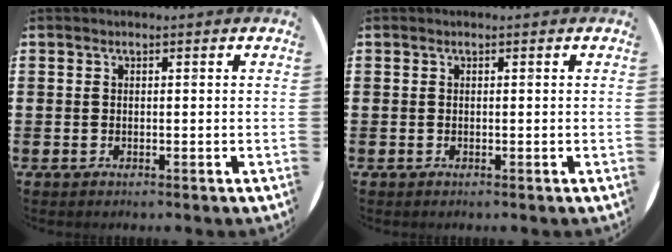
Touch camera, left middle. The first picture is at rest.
{"total": 0.0}